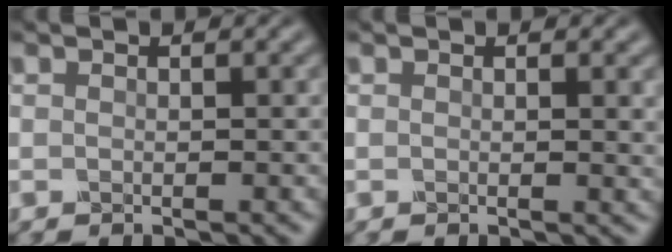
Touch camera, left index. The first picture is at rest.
{"total": 1.2, "force": [0.1, 0.4, 1.1], "torque": [-0.019, -0.006, 0.001]}